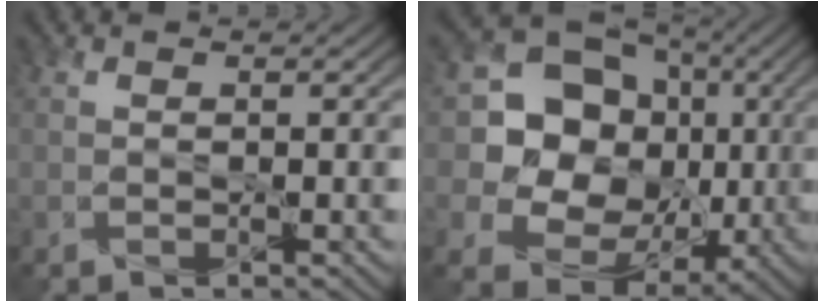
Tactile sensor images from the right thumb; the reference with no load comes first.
{"total": 16.8, "force": [2.3, 14.9, 7.6], "torque": [-0.200, 0.017, 0.043]}